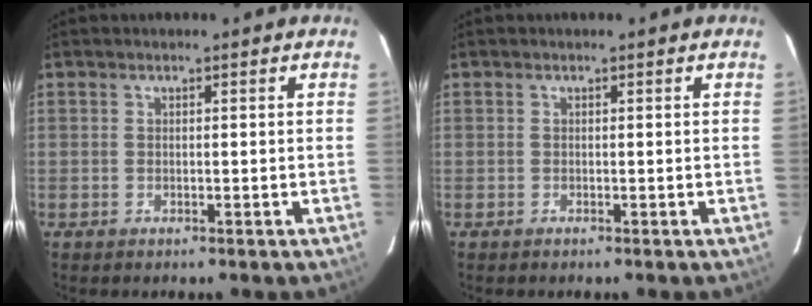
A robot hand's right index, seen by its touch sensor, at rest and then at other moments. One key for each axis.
{"total": 0.0}